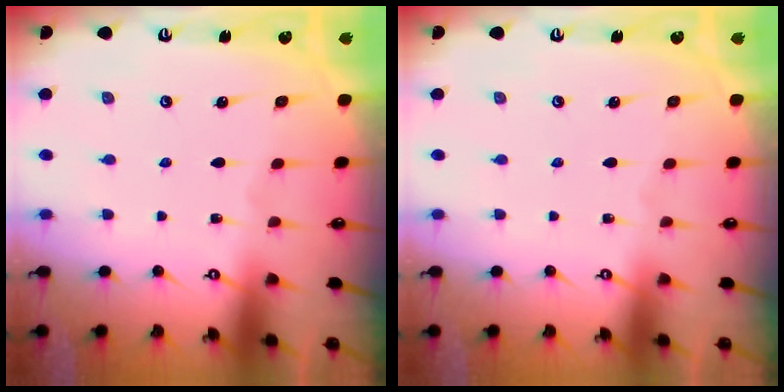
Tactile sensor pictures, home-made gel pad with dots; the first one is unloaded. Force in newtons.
{"total": 0.0}